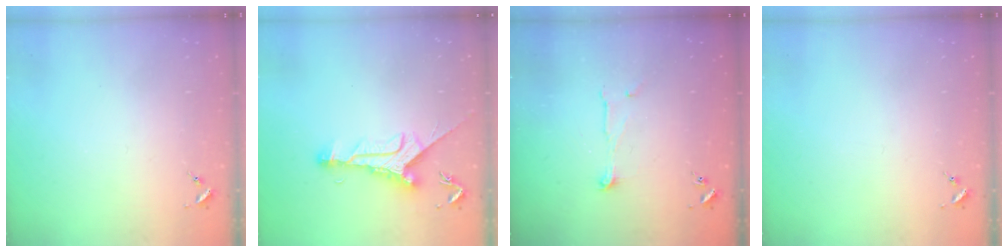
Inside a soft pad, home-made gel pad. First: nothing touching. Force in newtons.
{"total": 9.8, "press": 9.8, "slide": 0.2}
{"total": 6.3, "press": 6.3, "slide": 0.2}
{"total": 0.0}